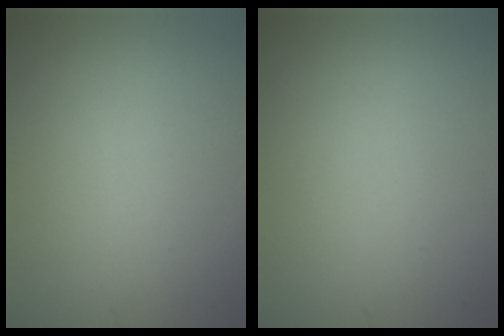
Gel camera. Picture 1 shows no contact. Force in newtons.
{"total": 0.0}